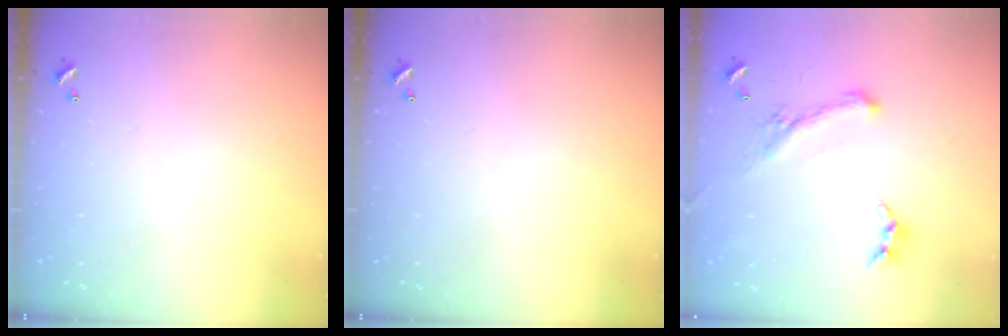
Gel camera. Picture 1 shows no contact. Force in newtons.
{"total": 0.0}
{"total": 1.9, "press": 1.3, "slide": 1.4}